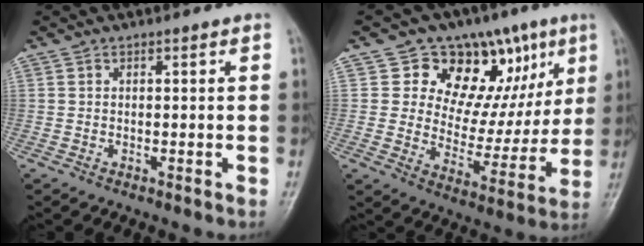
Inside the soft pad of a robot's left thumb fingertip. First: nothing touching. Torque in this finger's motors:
{"motor_torque": [0.24, 0.37, 0.14, 0.21, 0.07]}